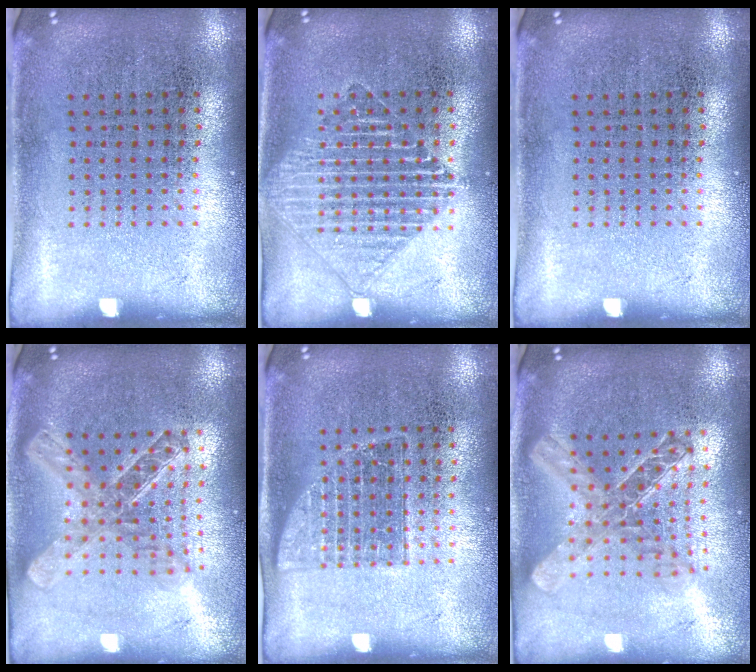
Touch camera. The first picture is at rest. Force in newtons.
{"total": 1.5, "press": 1.5, "slide": 0.2}
{"total": 0.0}
{"total": 2.0, "press": 1.7, "slide": 1.1}
{"total": 1.2, "press": 1.1, "slide": 0.6}
{"total": 1.8, "press": 1.5, "slide": 1.0}